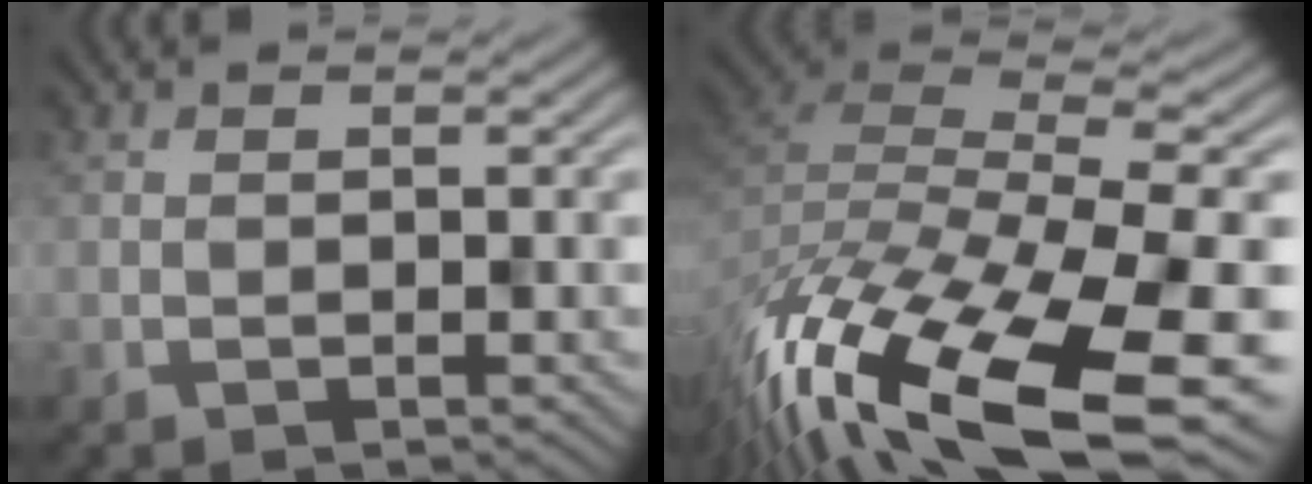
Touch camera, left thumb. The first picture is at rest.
{"total": 15.2, "force": [-9.0, 6.6, 10.3], "torque": [-0.232, -0.048, -0.128]}